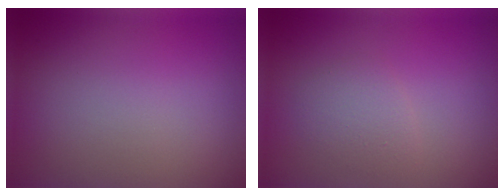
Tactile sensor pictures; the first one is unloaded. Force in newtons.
{"total": 1.9, "press": 1.9, "slide": 0.1}